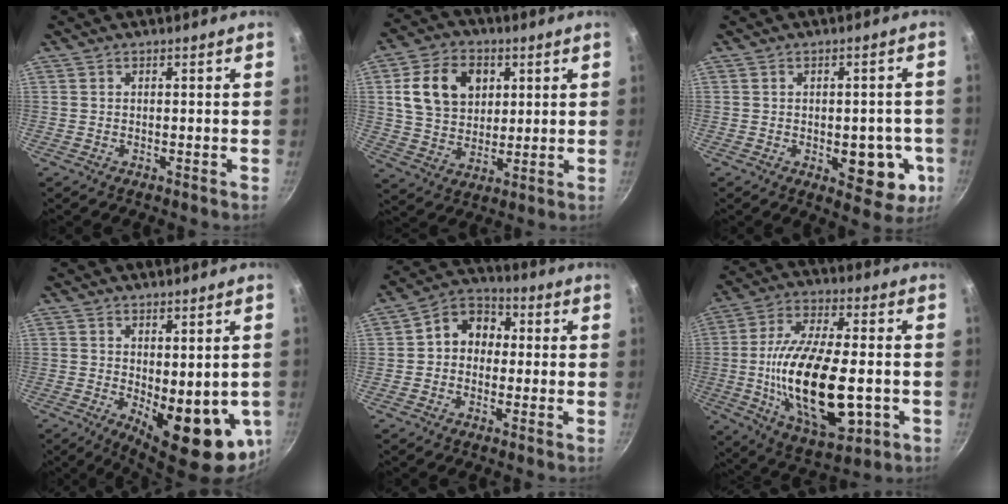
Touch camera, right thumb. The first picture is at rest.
{"total": 13.7, "force": [3.8, 10.3, 8.3], "torque": [-0.128, -0.002, 0.065]}
{"total": 10.1, "force": [-2.3, 5.5, 8.2], "torque": [-0.060, 0.003, -0.024]}
{"total": 14.0, "force": [-1.6, 5.9, 12.6], "torque": [-0.138, -0.021, -0.005]}
{"total": 8.4, "force": [0.3, 6.9, 4.7], "torque": [-0.033, 0.025, -0.019]}
{"total": 21.9, "force": [-3.7, 9.9, 19.2], "torque": [-0.318, 0.005, -0.053]}